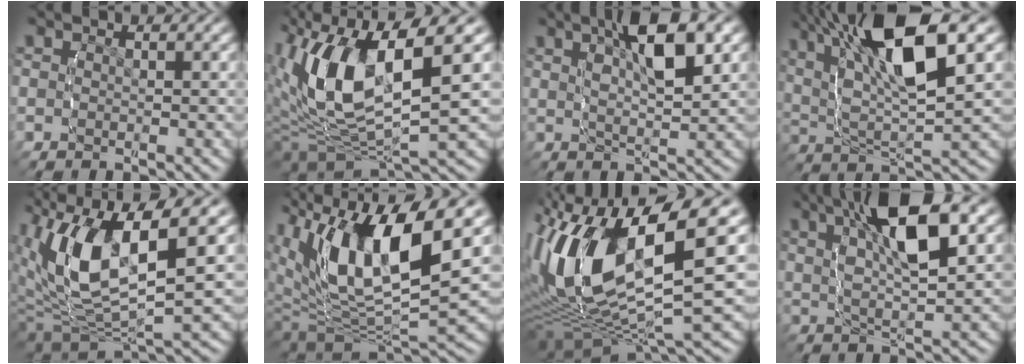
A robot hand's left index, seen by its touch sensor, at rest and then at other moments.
{"total": 12.2, "force": [-0.5, 8.6, 8.7], "torque": [-0.220, -0.030, 0.003]}
{"total": 5.2, "force": [1.8, 2.1, 4.3], "torque": [-0.088, 0.014, 0.024]}
{"total": 10.5, "force": [4.1, 5.5, 8.0], "torque": [-0.169, 0.019, 0.051]}
{"total": 11.0, "force": [-0.7, 7.6, 7.9], "torque": [-0.201, -0.033, 0.005]}
{"total": 13.3, "force": [-0.4, 9.1, 9.6], "torque": [-0.217, -0.032, 0.004]}
{"total": 15.7, "force": [0.0, 9.9, 12.2], "torque": [-0.264, -0.010, 0.002]}
{"total": 8.5, "force": [2.8, 3.5, 7.3], "torque": [-0.138, 0.024, 0.034]}